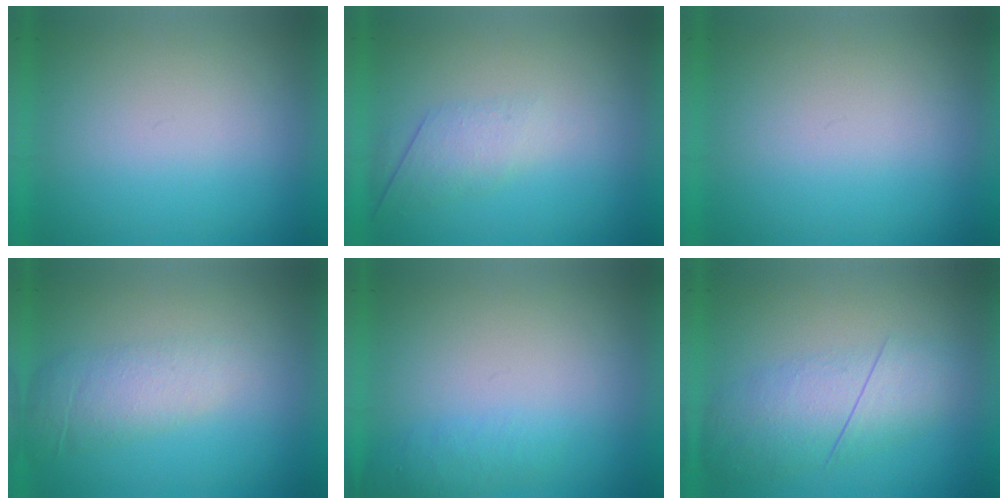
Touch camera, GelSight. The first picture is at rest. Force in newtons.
{"total": 2.6}
{"total": 0.0}
{"total": 2.0}
{"total": 1.3}
{"total": 3.0}